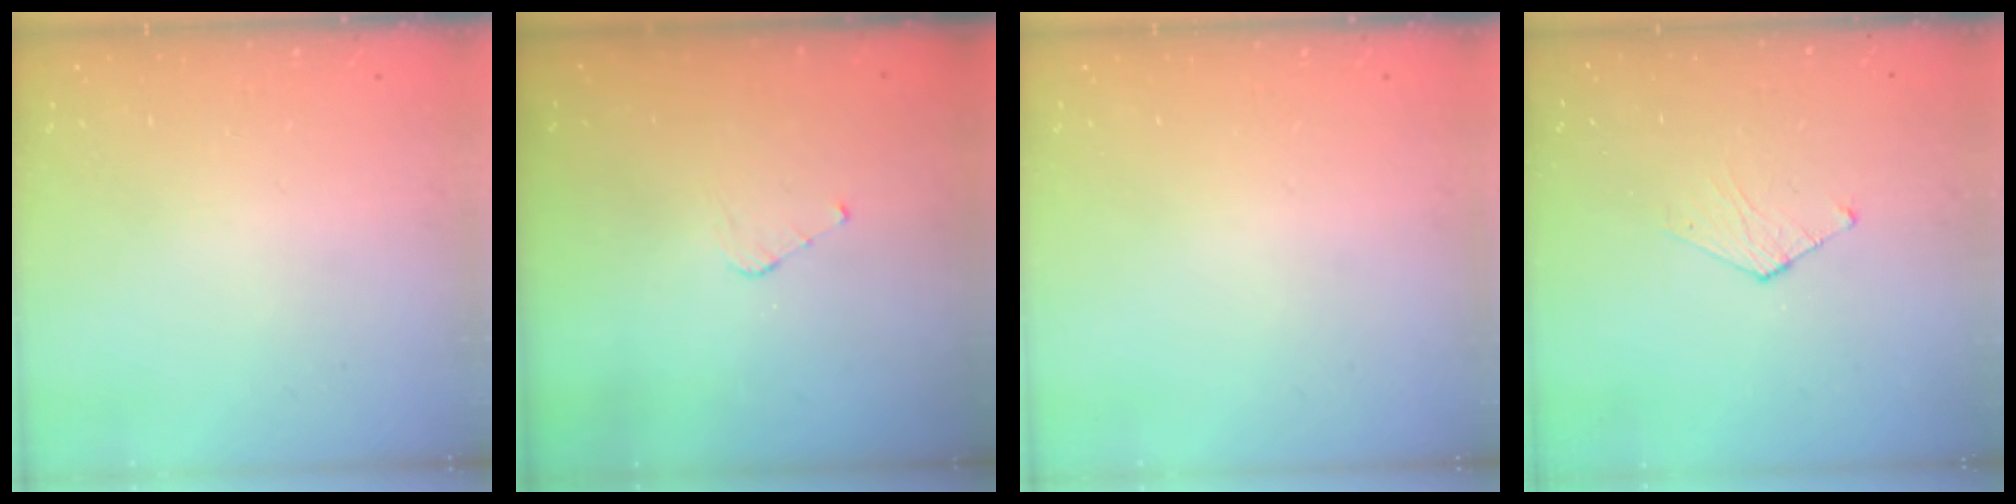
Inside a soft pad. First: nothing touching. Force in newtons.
{"total": 3.0, "press": 3.0, "slide": 0.2}
{"total": 0.0}
{"total": 3.8, "press": 3.8, "slide": 0.3}